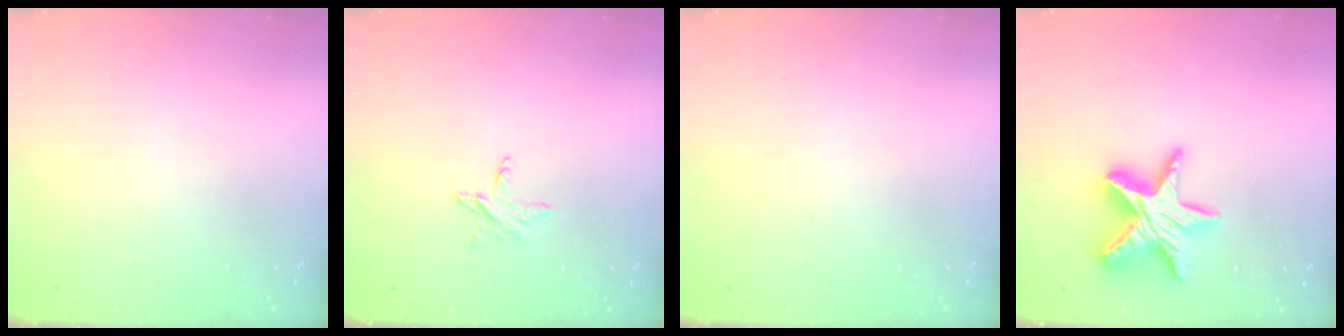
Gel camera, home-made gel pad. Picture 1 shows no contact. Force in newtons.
{"total": 4.0, "press": 4.0, "slide": 0.4}
{"total": 0.0}
{"total": 15.8, "press": 15.7, "slide": 1.1}